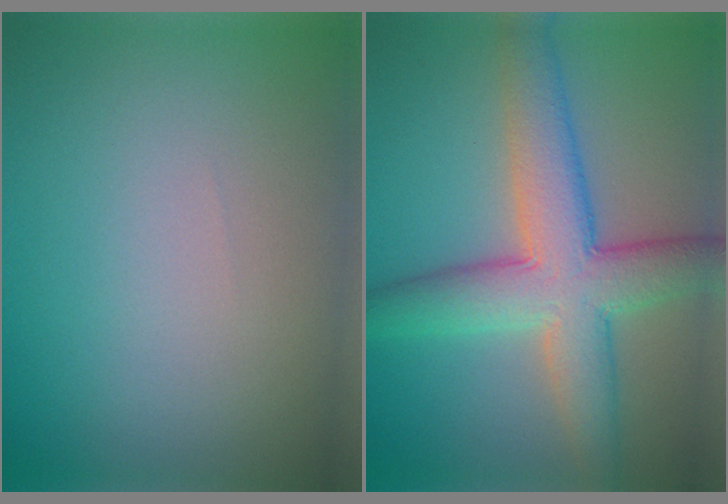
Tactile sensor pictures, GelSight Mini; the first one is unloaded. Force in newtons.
{"total": 7.9, "press": 7.8, "slide": 0.2}